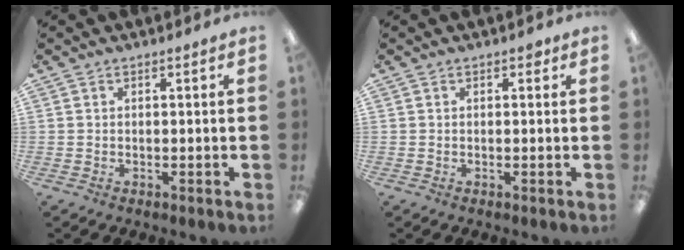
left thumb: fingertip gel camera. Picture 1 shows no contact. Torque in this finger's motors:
{"motor_torque": [0.13, -0.01, 0.02, -0.07, 0.00]}